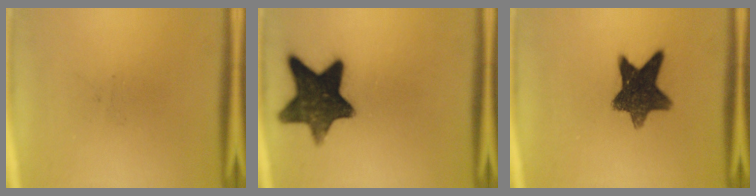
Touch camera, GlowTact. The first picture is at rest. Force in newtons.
{"total": 14.1}
{"total": 10.9}